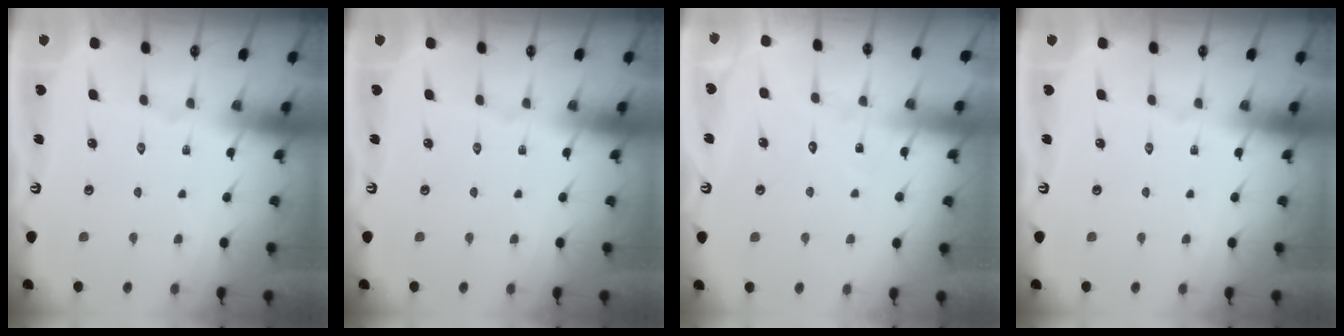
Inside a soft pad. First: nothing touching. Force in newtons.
{"total": 0.0}
{"total": 6.4, "press": 6.4, "slide": 0.5}
{"total": 0.0}